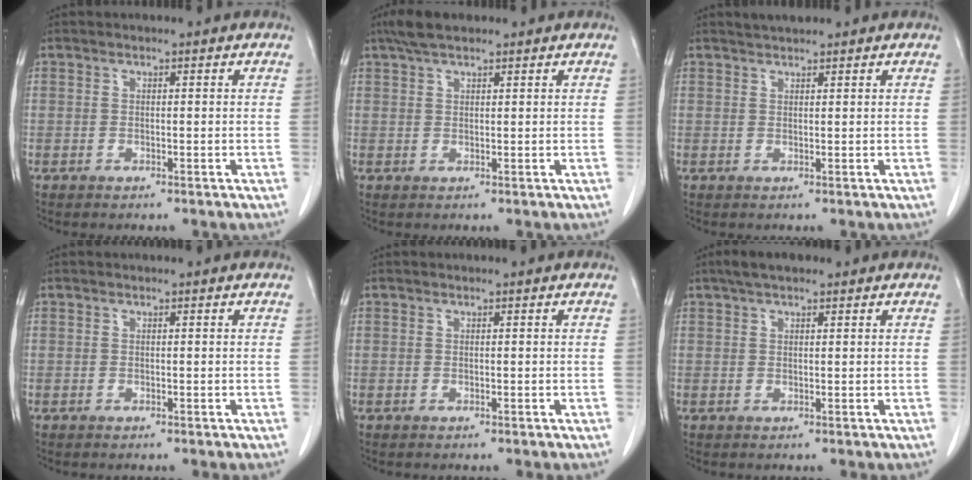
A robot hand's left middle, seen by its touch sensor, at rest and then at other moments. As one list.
[{"total": 4.1, "force": [3.1, 1.4, 2.2], "torque": [-0.048, 0.017, 0.057]}, {"total": 1.6, "force": [1.5, 0.3, 0.5], "torque": [-0.014, 0.009, 0.028]}, {"total": 0.0}, {"total": 0.0}, {"total": 3.6, "force": [2.6, 1.3, 2.1], "torque": [-0.043, 0.020, 0.044]}]